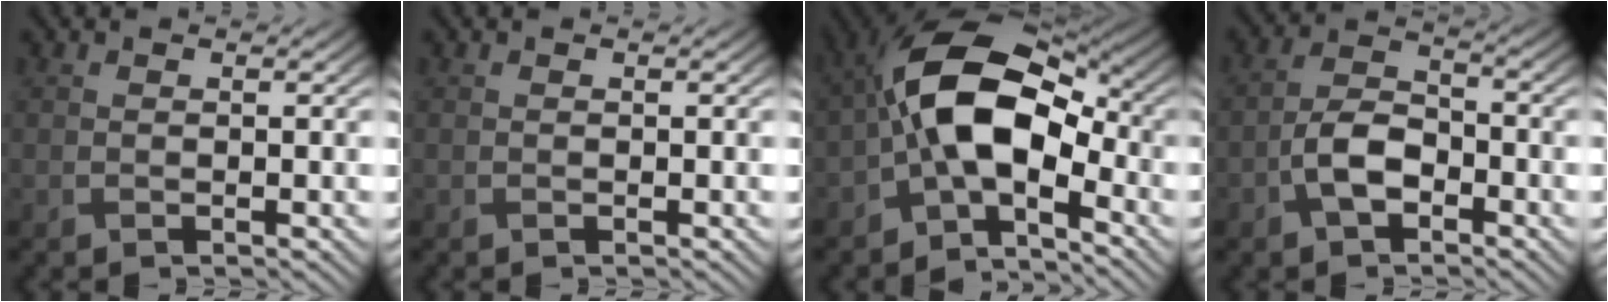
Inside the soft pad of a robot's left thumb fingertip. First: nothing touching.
{"total": 0.0}
{"total": 11.6, "force": [-2.5, 6.0, 9.6], "torque": [-0.161, 0.023, -0.066]}
{"total": 5.2, "force": [-2.4, 2.9, 3.6], "torque": [-0.071, 0.011, -0.056]}